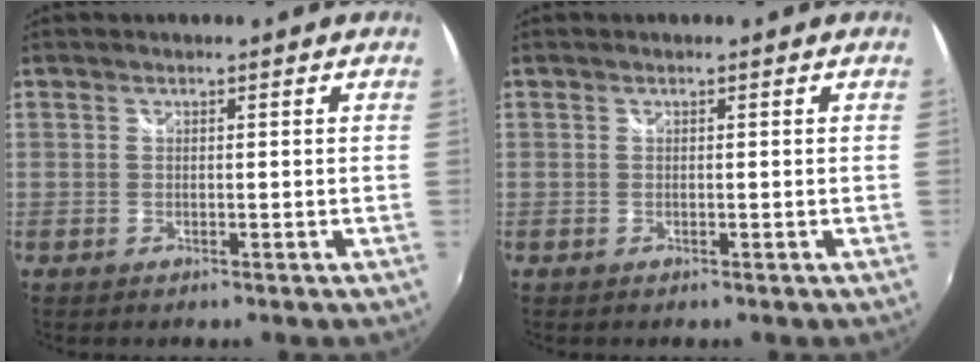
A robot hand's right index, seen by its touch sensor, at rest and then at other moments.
{"total": 0.0}